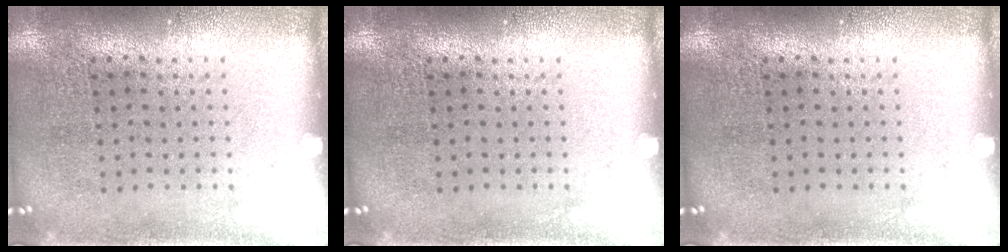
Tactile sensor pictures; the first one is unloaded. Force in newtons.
{"total": 0.0}
{"total": 0.0}